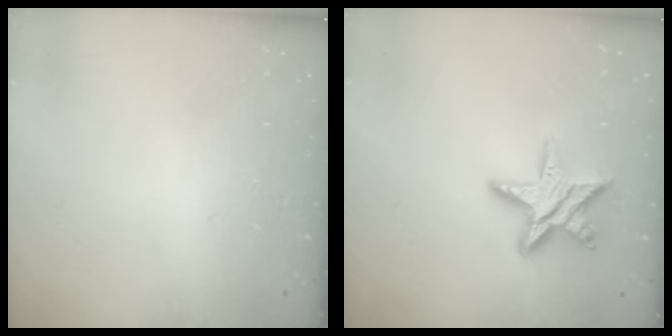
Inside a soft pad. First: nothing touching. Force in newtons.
{"total": 11.6, "press": 11.6, "slide": 0.6}